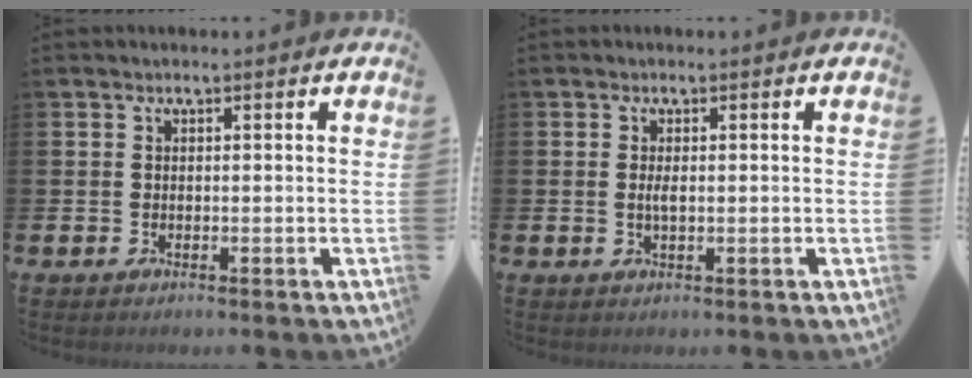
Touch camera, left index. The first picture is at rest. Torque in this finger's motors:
{"motor_torque": [0.42, 0.32, 0.03, 0.05]}